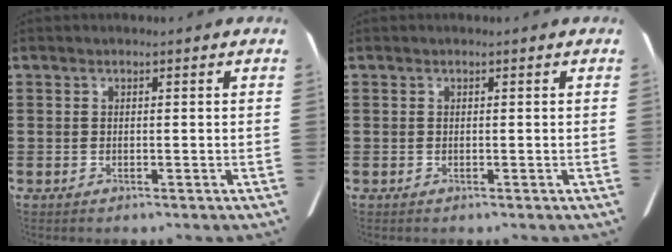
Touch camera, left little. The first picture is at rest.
{"total": 0.0}